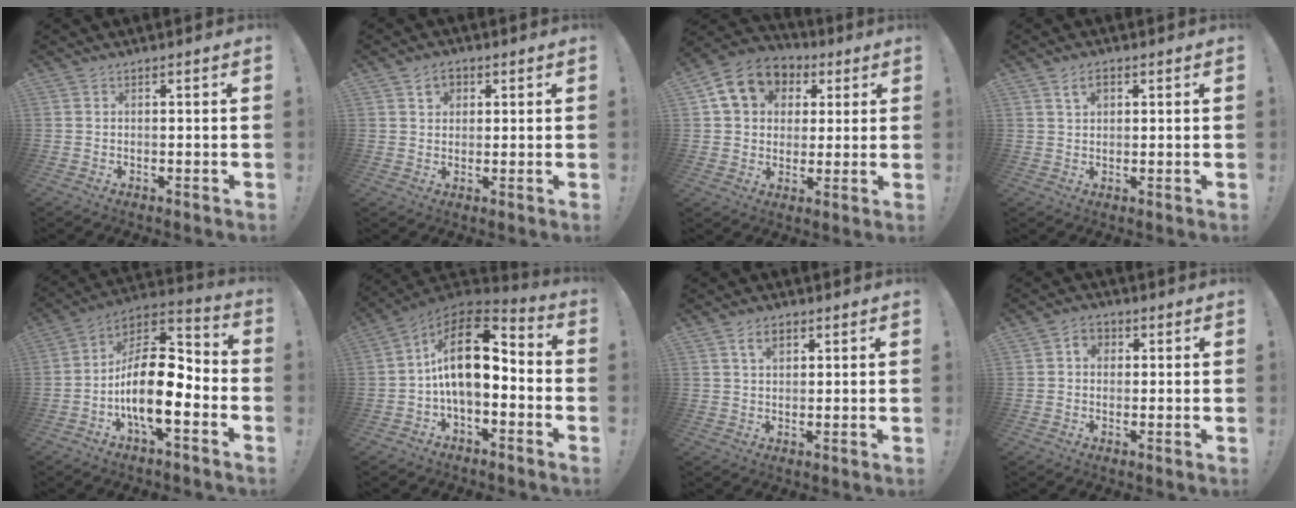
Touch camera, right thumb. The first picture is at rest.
{"total": 4.0, "force": [1.7, 3.2, 1.7], "torque": [-0.024, -0.001, 0.030]}
{"total": 13.6, "force": [5.1, 10.9, 6.4], "torque": [-0.088, -0.014, 0.100]}
{"total": 3.7, "force": [1.7, 2.3, 2.4], "torque": [-0.042, 0.003, 0.030]}
{"total": 17.3, "force": [-4.6, 7.6, 14.8], "torque": [-0.276, 0.016, -0.073]}
{"total": 17.0, "force": [2.0, 9.0, 14.2], "torque": [-0.250, 0.003, 0.037]}
{"total": 4.4, "force": [2.0, 2.5, 3.0], "torque": [-0.046, 0.001, 0.035]}
{"total": 4.1, "force": [0.8, 3.4, 2.1], "torque": [-0.029, 0.005, 0.013]}